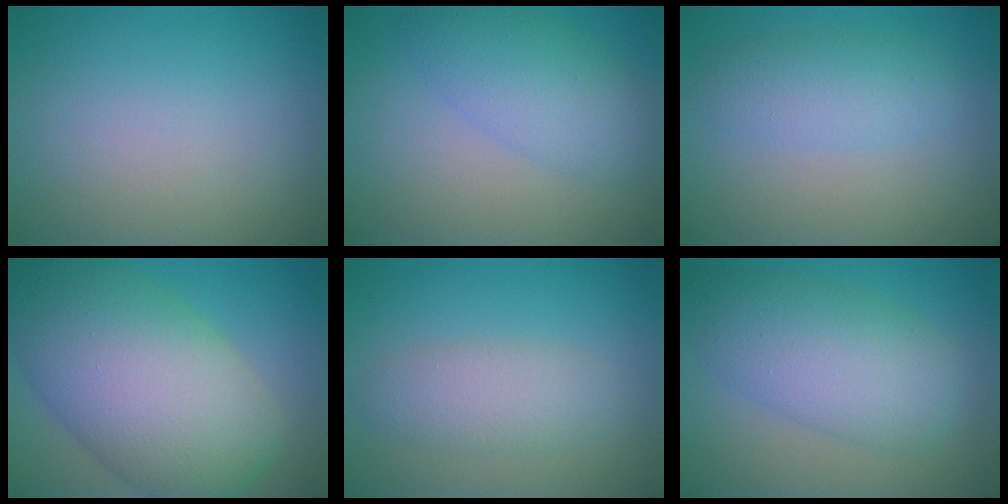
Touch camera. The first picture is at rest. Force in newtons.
{"total": 4.5, "press": 4.5, "slide": 0.1}
{"total": 3.2, "press": 3.2, "slide": 0.1}
{"total": 13.5, "press": 13.5, "slide": 0.7}
{"total": 3.1, "press": 3.1, "slide": 0.1}
{"total": 6.8, "press": 6.8, "slide": 0.1}